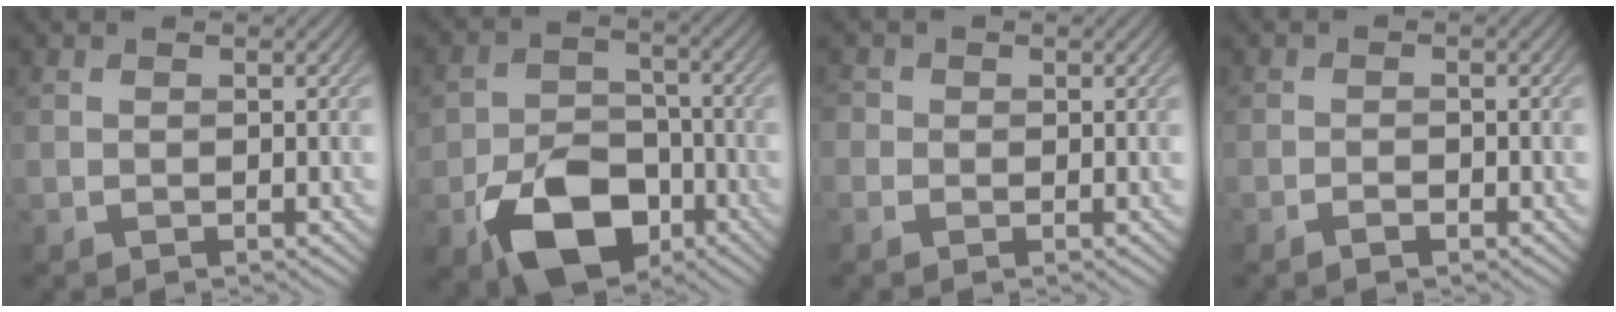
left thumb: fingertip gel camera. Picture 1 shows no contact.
{"total": 10.7, "force": [-5.2, 7.0, 6.2], "torque": [-0.124, -0.019, -0.095]}
{"total": 1.5, "force": [0.1, 1.4, 0.2], "torque": [-0.004, 0.002, -0.005]}
{"total": 1.3, "force": [-0.9, 0.4, 0.8], "torque": [-0.014, 0.000, -0.017]}